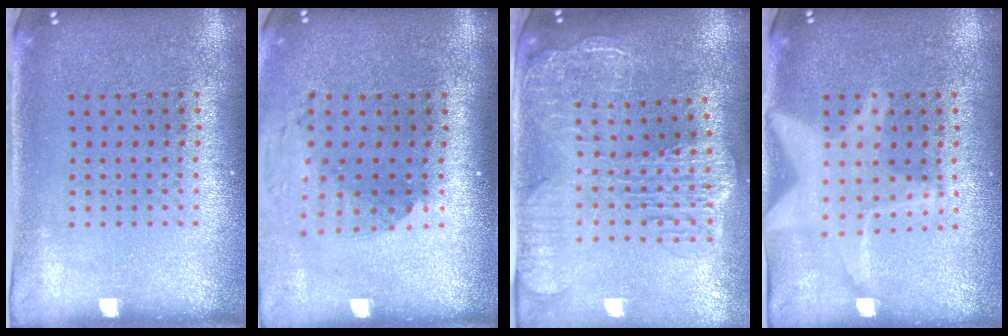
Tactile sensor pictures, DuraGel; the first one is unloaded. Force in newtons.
{"total": 1.8, "press": 1.5, "slide": 1.1}
{"total": 2.9, "press": 2.4, "slide": 1.7}
{"total": 3.0, "press": 3.0, "slide": 0.3}